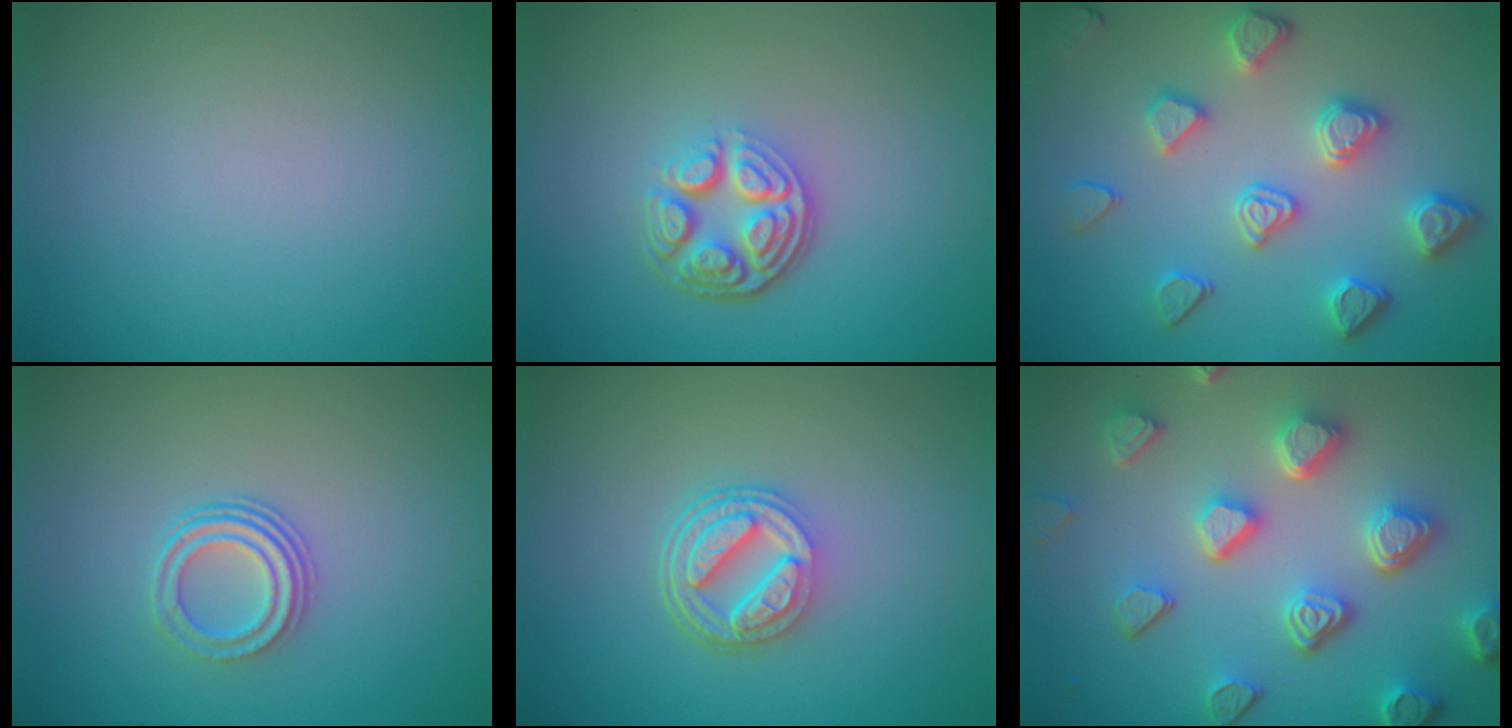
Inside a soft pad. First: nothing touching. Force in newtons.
{"total": 4.8, "press": 3.5, "slide": 3.3}
{"total": 4.4, "press": 4.1, "slide": 1.5}
{"total": 2.9, "press": 2.1, "slide": 2.0}
{"total": 5.2, "press": 3.7, "slide": 3.6}
{"total": 6.6, "press": 5.3, "slide": 3.9}